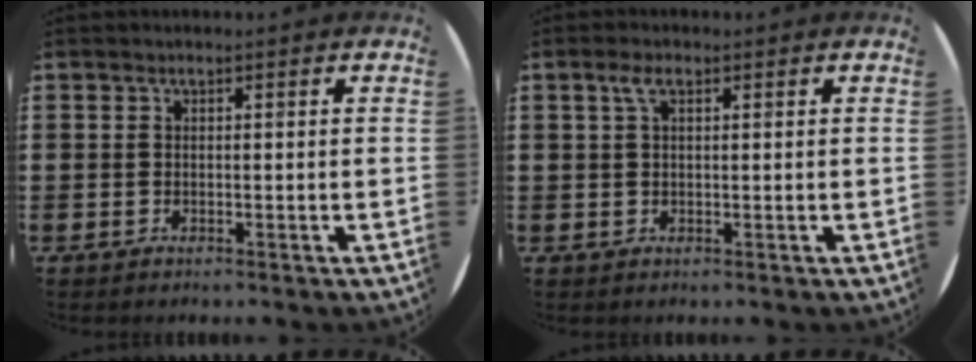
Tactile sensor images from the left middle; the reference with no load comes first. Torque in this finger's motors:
{"motor_torque": [0.69, -0.03, 0.01, 0.02]}